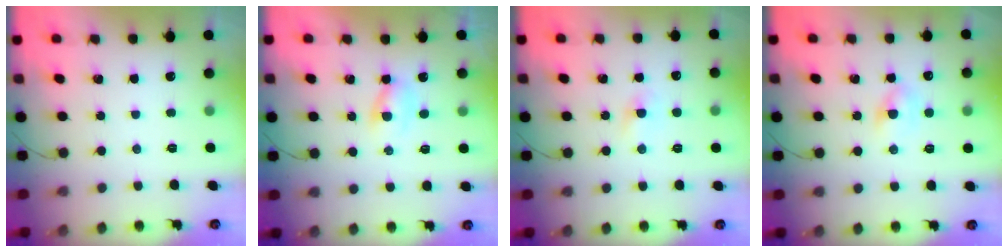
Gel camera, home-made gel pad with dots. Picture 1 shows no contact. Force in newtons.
{"total": 2.0, "press": 1.8, "slide": 0.9}
{"total": 1.4, "press": 1.1, "slide": 0.8}
{"total": 3.3, "press": 3.1, "slide": 1.3}